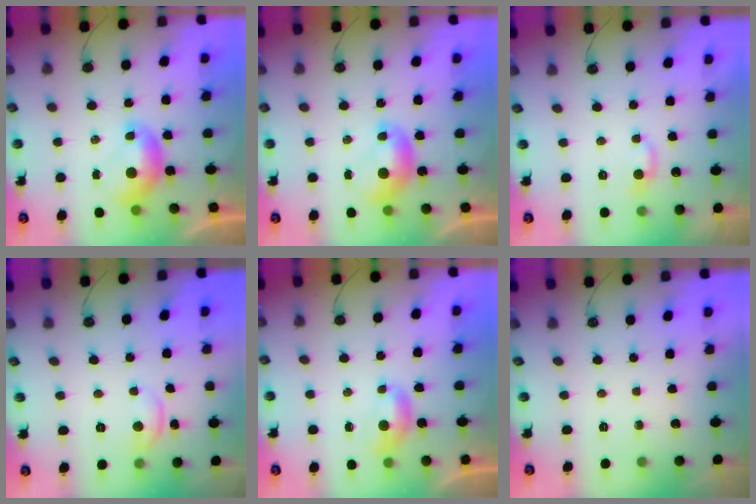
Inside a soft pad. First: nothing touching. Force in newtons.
{"total": 0.0}
{"total": 2.2, "press": 2.2, "slide": 0.5}
{"total": 1.8, "press": 1.8, "slide": 0.4}
{"total": 2.4, "press": 2.3, "slide": 0.5}
{"total": 0.0}